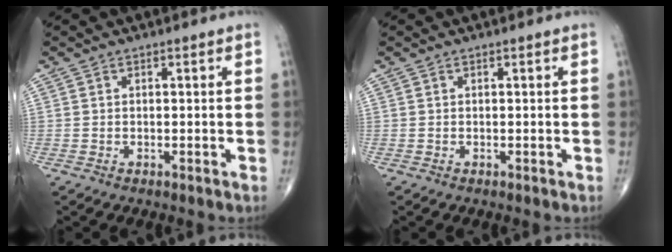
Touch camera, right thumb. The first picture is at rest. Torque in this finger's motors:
{"motor_torque": [-0.02, 0.01, 0.00, 0.00, 0.01]}